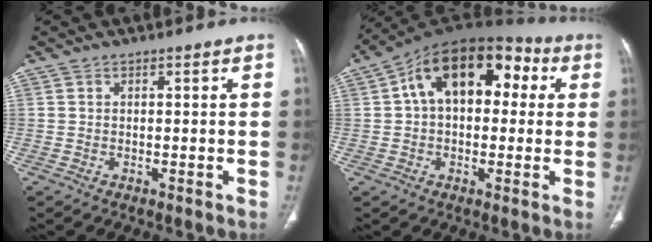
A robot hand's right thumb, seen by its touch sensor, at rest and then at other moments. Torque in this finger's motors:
{"motor_torque": [-0.02, 1.27, 0.49, -0.01, 0.35]}